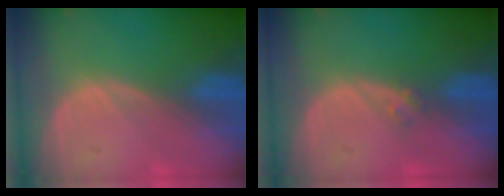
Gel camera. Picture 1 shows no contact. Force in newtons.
{"total": 1.2, "press": 1.1, "slide": 0.6}